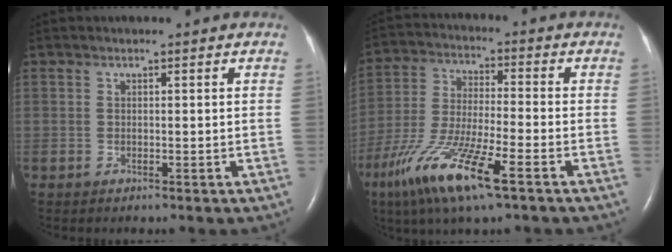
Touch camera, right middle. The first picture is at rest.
{"total": 13.7, "force": [-7.6, 1.5, 11.3], "torque": [-0.236, -0.030, -0.141]}